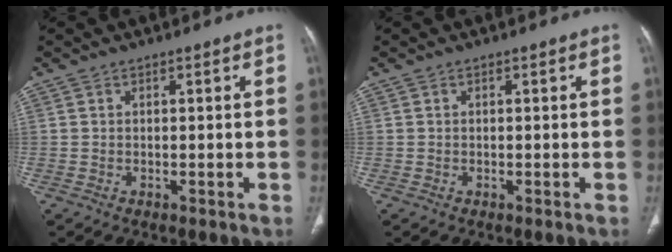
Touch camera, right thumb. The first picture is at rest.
{"total": 0.0}